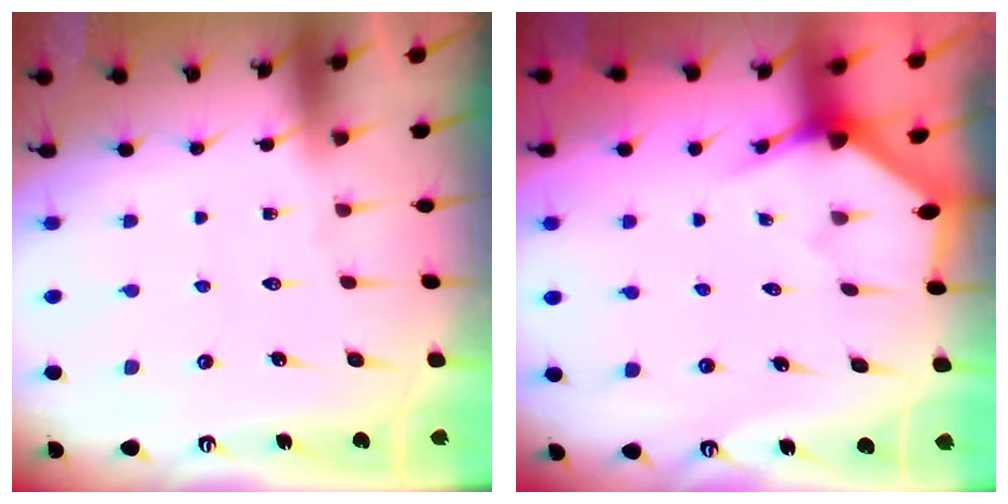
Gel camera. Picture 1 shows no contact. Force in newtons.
{"total": 2.9, "press": 2.9, "slide": 0.2}